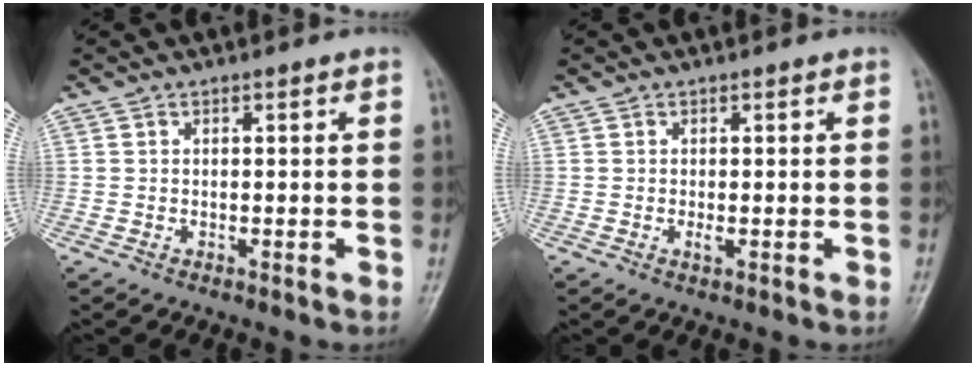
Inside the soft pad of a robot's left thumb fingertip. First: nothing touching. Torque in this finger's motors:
{"motor_torque": [-0.04, 0.25, -0.09, -0.25, 0.00]}